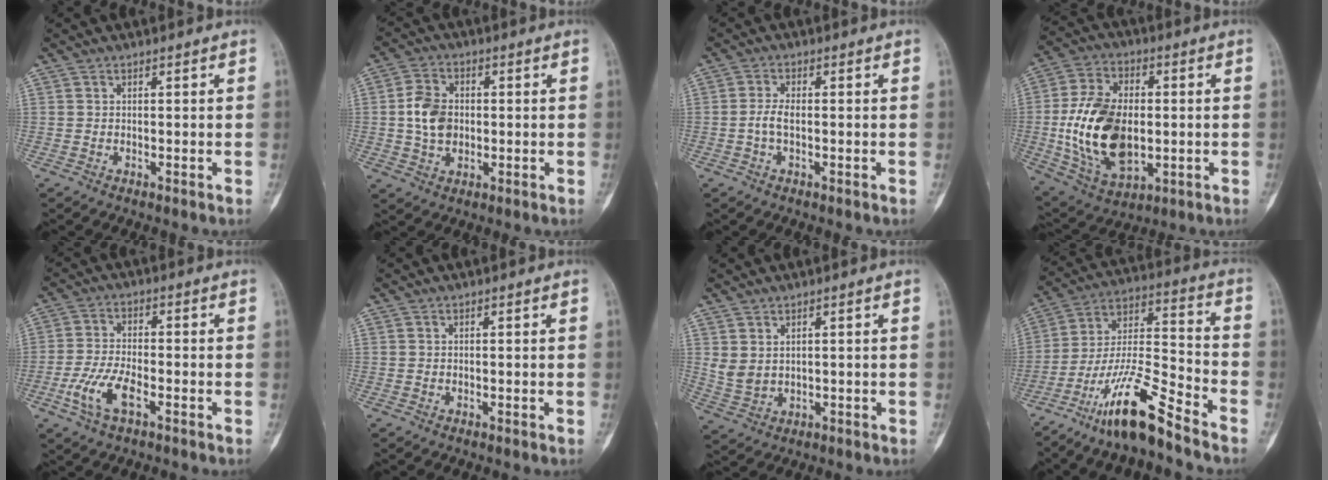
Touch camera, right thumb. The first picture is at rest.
{"total": 7.8, "force": [0.0, 5.7, 5.3], "torque": [-0.086, 0.006, -0.001]}
{"total": 3.0, "force": [-0.5, 1.3, 2.6], "torque": [-0.059, 0.005, -0.013]}
{"total": 19.8, "force": [-1.2, 12.4, 15.4], "torque": [-0.272, 0.001, -0.007]}
{"total": 7.8, "force": [-3.3, 3.2, 6.3], "torque": [-0.138, 0.013, -0.065]}
{"total": 0.0}
{"total": 3.8, "force": [1.4, 2.6, 2.5], "torque": [-0.042, -0.008, 0.040]}
{"total": 16.0, "force": [-11.5, 2.6, 10.8], "torque": [-0.203, 0.078, -0.211]}